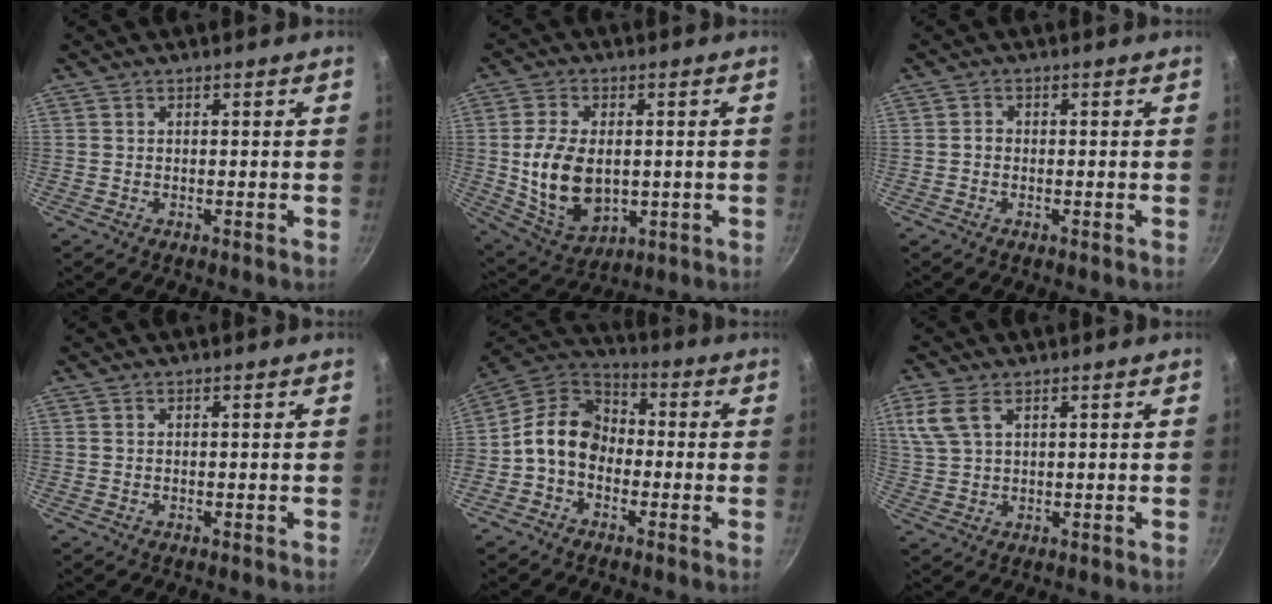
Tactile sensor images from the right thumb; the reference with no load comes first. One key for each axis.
{"total": 13.8, "fx": -0.1, "fy": 9.0, "fz": 10.5, "tx": -0.180, "ty": -0.010, "tz": 0.017}
{"total": 1.2, "fx": -0.3, "fy": 1.0, "fz": 0.6, "tx": -0.008, "ty": 0.006, "tz": -0.006}
{"total": 0.0}
{"total": 11.4, "fx": -2.1, "fy": 8.7, "fz": 7.2, "tx": -0.099, "ty": 0.047, "tz": -0.063}
{"total": 6.0, "fx": 2.8, "fy": 3.3, "fz": 4.2, "tx": -0.095, "ty": 0.004, "tz": 0.061}